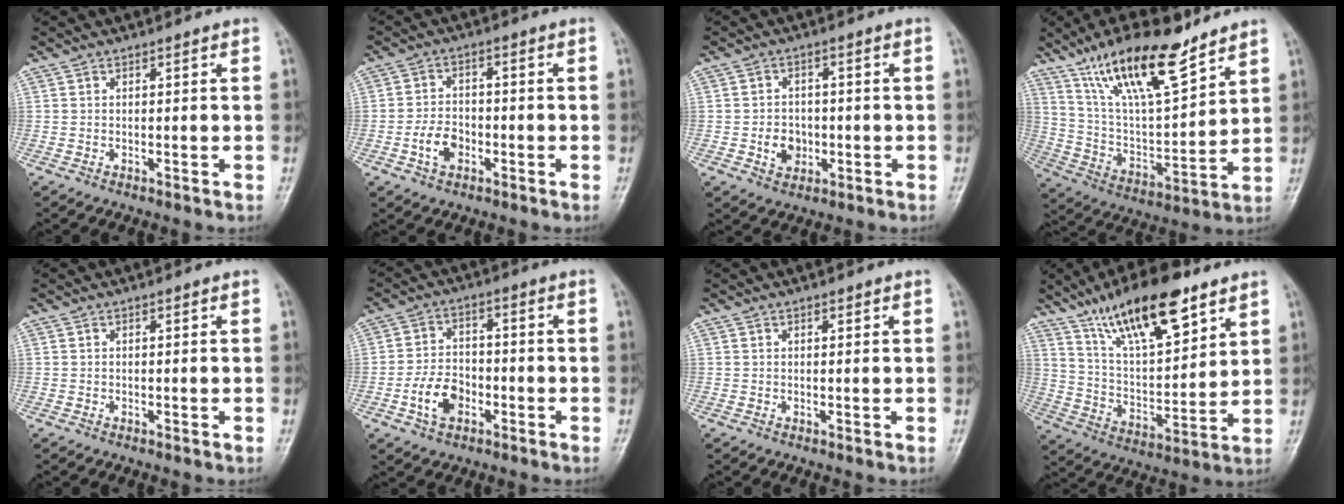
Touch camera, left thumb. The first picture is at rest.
{"total": 5.7, "force": [-2.2, 4.0, 3.4], "torque": [-0.049, 0.017, -0.043]}
{"total": 5.2, "force": [-1.2, 4.4, 2.6], "torque": [-0.019, 0.009, -0.019]}
{"total": 19.7, "force": [13.4, 6.0, 13.1], "torque": [-0.201, -0.059, 0.249]}
{"total": 0.0}
{"total": 7.7, "force": [-2.9, 5.3, 4.7], "torque": [-0.071, 0.021, -0.057]}
{"total": 0.6, "force": [0.3, 0.3, 0.3], "torque": [-0.001, -0.001, 0.003]}
{"total": 19.6, "force": [12.4, 6.9, 13.6], "torque": [-0.195, -0.054, 0.224]}